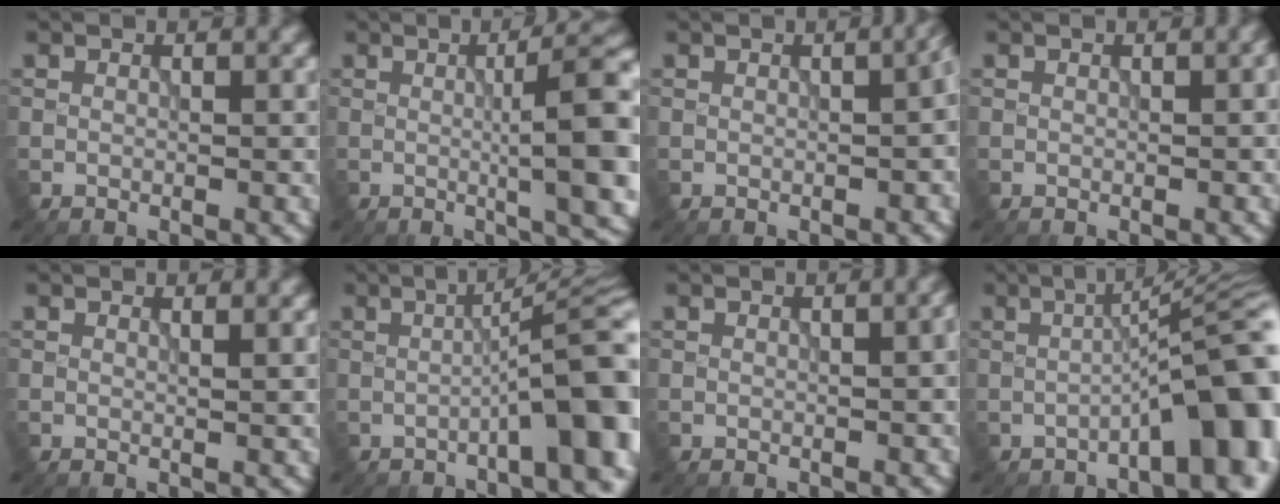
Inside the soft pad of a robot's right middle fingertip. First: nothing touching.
{"total": 11.3, "force": [0.6, 2.7, 10.9], "torque": [-0.114, 0.009, 0.011]}
{"total": 3.2, "force": [-0.3, 1.3, 3.0], "torque": [-0.031, -0.006, 0.007]}
{"total": 1.1, "force": [0.1, 0.4, 1.0], "torque": [-0.009, -0.002, 0.006]}
{"total": 1.1, "force": [0.9, 0.2, 0.6], "torque": [-0.001, 0.001, 0.007]}
{"total": 10.2, "force": [-1.8, 2.1, 9.8], "torque": [-0.115, 0.016, -0.032]}
{"total": 1.7, "force": [0.1, 0.7, 1.6], "torque": [-0.008, -0.001, 0.010]}
{"total": 10.2, "force": [-3.0, 2.5, 9.4], "torque": [-0.115, 0.012, -0.042]}